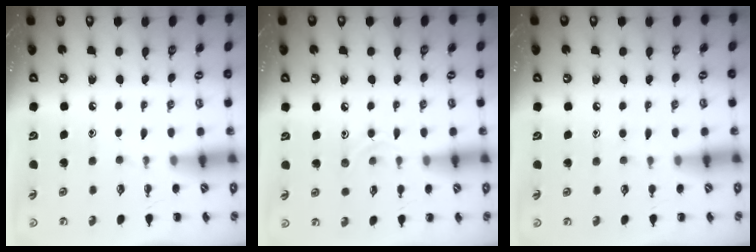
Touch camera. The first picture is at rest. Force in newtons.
{"total": 6.3, "press": 6.0, "slide": 1.7}
{"total": 4.7, "press": 4.3, "slide": 1.8}